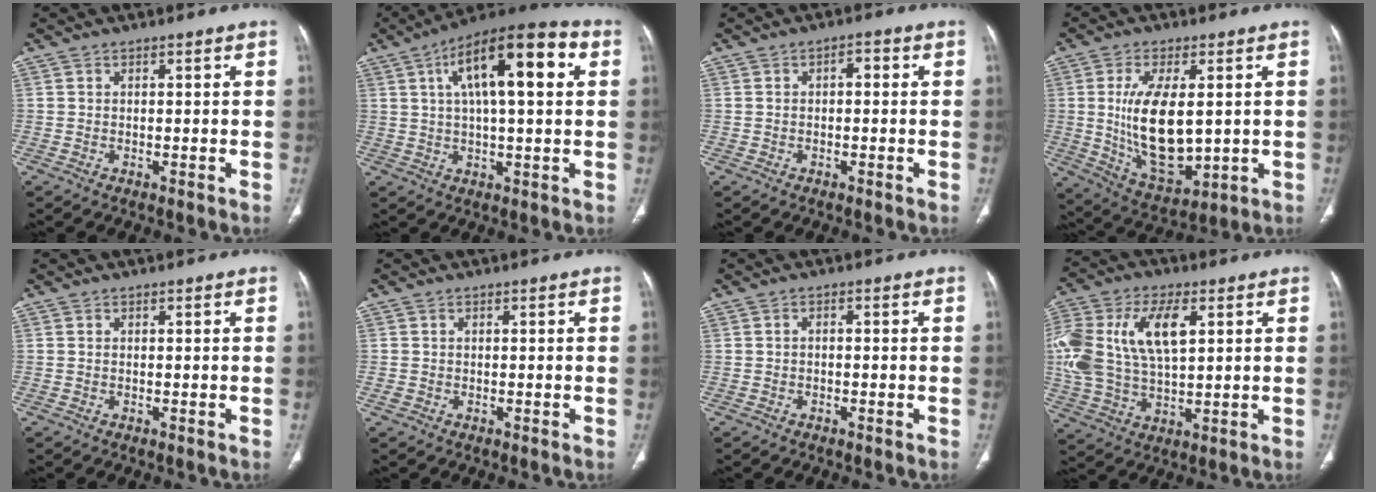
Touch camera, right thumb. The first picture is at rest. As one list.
[{"total": 17.4, "force": [5.1, 5.7, 15.6], "torque": [-0.230, 0.019, 0.070]}, {"total": 1.0, "force": [0.0, 0.6, 0.9], "torque": [-0.006, 0.007, -0.003]}, {"total": 15.6, "force": [1.0, 7.5, 13.7], "torque": [-0.239, -0.023, 0.037]}, {"total": 0.0}, {"total": 0.7, "force": [-0.1, 0.6, 0.3], "torque": [-0.007, 0.000, 0.000]}, {"total": 0.7, "force": [-0.3, 0.4, 0.5], "torque": [-0.006, 0.003, -0.009]}, {"total": 20.9, "force": [5.2, 11.1, 16.9], "torque": [-0.382, 0.008, 0.094]}]